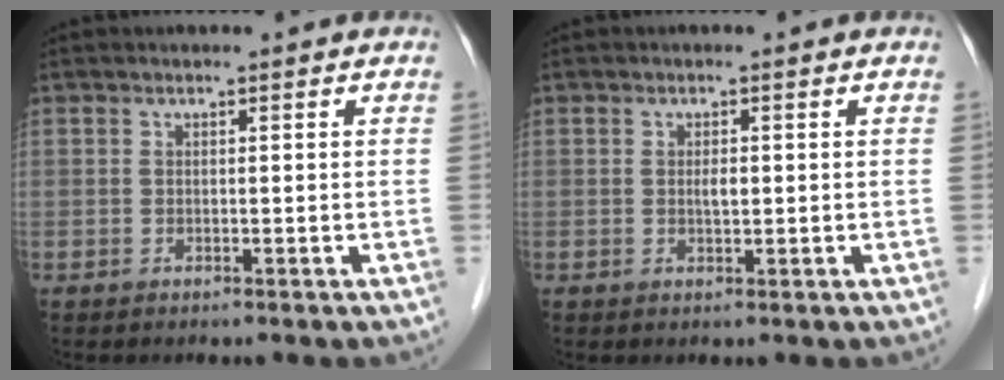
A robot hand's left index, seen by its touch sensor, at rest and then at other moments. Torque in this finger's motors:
{"motor_torque": [0.13, -0.09, 0.04, 0.04]}